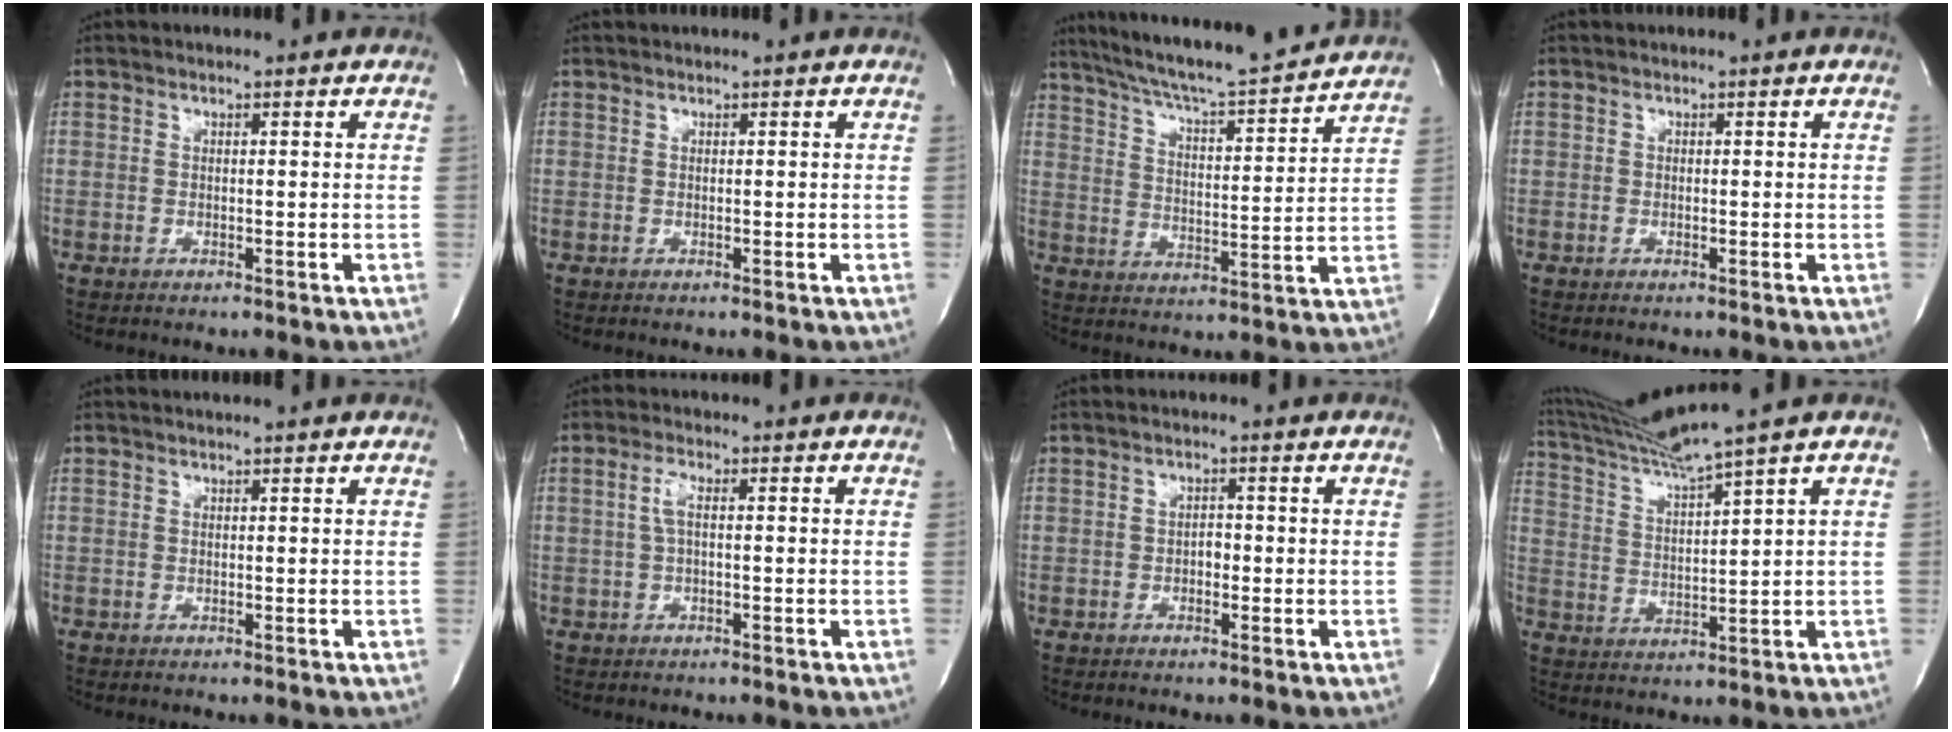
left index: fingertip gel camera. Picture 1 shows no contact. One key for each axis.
{"total": 1.0, "fx": 0.9, "fy": -0.1, "fz": 0.1, "tx": -0.010, "ty": 0.011, "tz": 0.014}
{"total": 19.3, "fx": 17.5, "fy": 0.8, "fz": 8.1, "tx": -0.137, "ty": -0.011, "tz": 0.254}
{"total": 0.0}
{"total": 2.1, "fx": 2.0, "fy": -0.1, "fz": 0.7, "tx": -0.013, "ty": 0.012, "tz": 0.021}
{"total": 2.5, "fx": 0.1, "fy": 0.6, "fz": 2.5, "tx": -0.054, "ty": 0.005, "tz": 0.003}
{"total": 1.3, "fx": -0.5, "fy": 0.8, "fz": 0.9, "tx": -0.011, "ty": 0.000, "tz": -0.011}
{"total": 9.4, "fx": 7.9, "fy": -3.0, "fz": 4.0, "tx": -0.081, "ty": -0.010, "tz": 0.152}